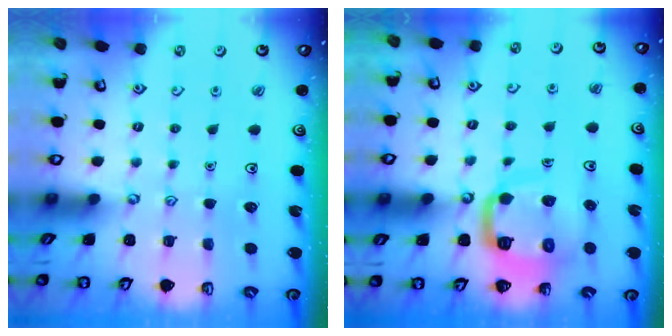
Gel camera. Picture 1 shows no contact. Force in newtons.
{"total": 11.3, "press": 11.2, "slide": 1.4}